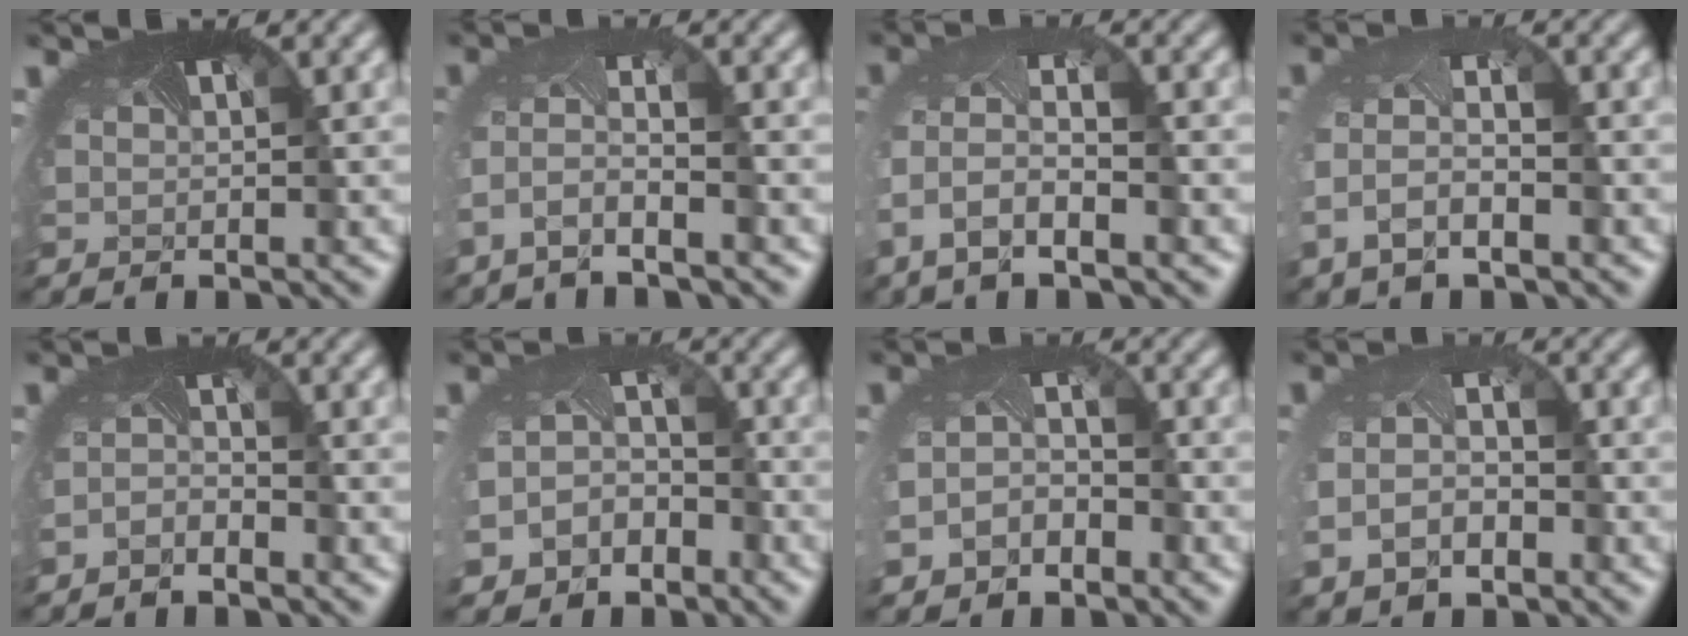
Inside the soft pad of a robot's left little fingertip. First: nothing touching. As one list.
[{"total": 3.1, "force": [-2.5, 0.1, 1.9], "torque": [-0.049, -0.006, -0.053]}, {"total": 5.8, "force": [-2.8, 2.4, 4.5], "torque": [-0.105, -0.010, -0.050]}, {"total": 3.8, "force": [-1.8, 1.8, 2.8], "torque": [-0.073, -0.007, -0.035]}, {"total": 1.4, "force": [-1.4, -0.2, 0.1], "torque": [-0.013, -0.004, -0.029]}, {"total": 4.4, "force": [-3.3, 2.8, 1.1], "torque": [-0.022, -0.017, -0.049]}, {"total": 3.0, "force": [-2.0, 1.9, 1.3], "torque": [-0.033, -0.010, -0.039]}, {"total": 3.6, "force": [-1.6, 2.3, 2.4], "torque": [-0.060, -0.014, -0.026]}]